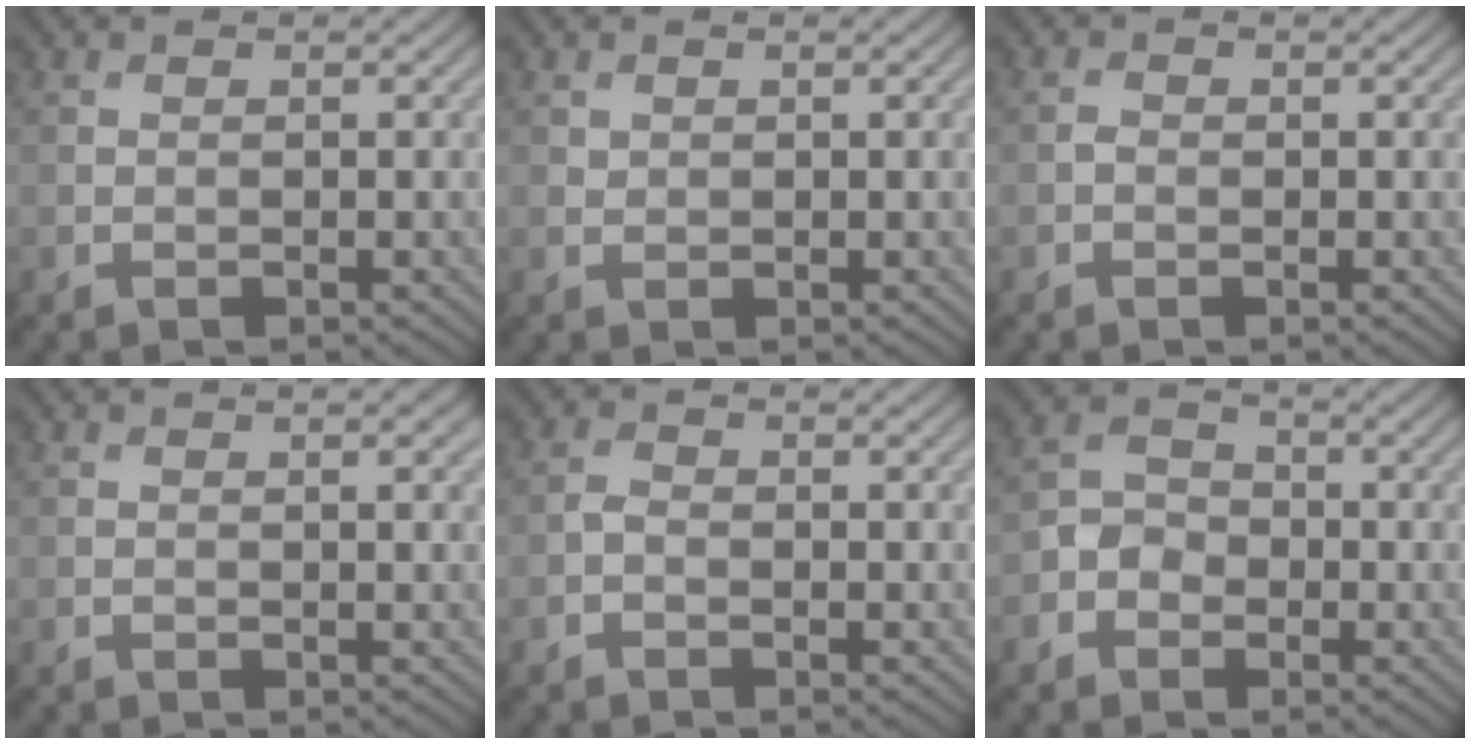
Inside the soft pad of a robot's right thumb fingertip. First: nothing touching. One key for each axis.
{"total": 0.7, "fx": 0.4, "fy": 0.5, "fz": 0.1, "tx": -0.004, "ty": -0.004, "tz": 0.012}
{"total": 0.7, "fx": -0.3, "fy": 0.5, "fz": 0.4, "tx": -0.008, "ty": 0.000, "tz": -0.008}
{"total": 1.2, "fx": 0.6, "fy": 0.2, "fz": 1.0, "tx": -0.016, "ty": 0.001, "tz": 0.009}
{"total": 1.1, "fx": -0.5, "fy": 0.7, "fz": 0.7, "tx": -0.017, "ty": 0.002, "tz": -0.015}
{"total": 3.3, "fx": -1.4, "fy": 2.7, "fz": 1.3, "tx": -0.019, "ty": 0.005, "tz": -0.035}